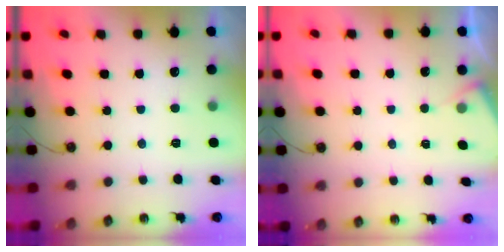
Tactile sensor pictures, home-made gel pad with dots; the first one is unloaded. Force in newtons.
{"total": 4.1, "press": 4.1, "slide": 0.2}